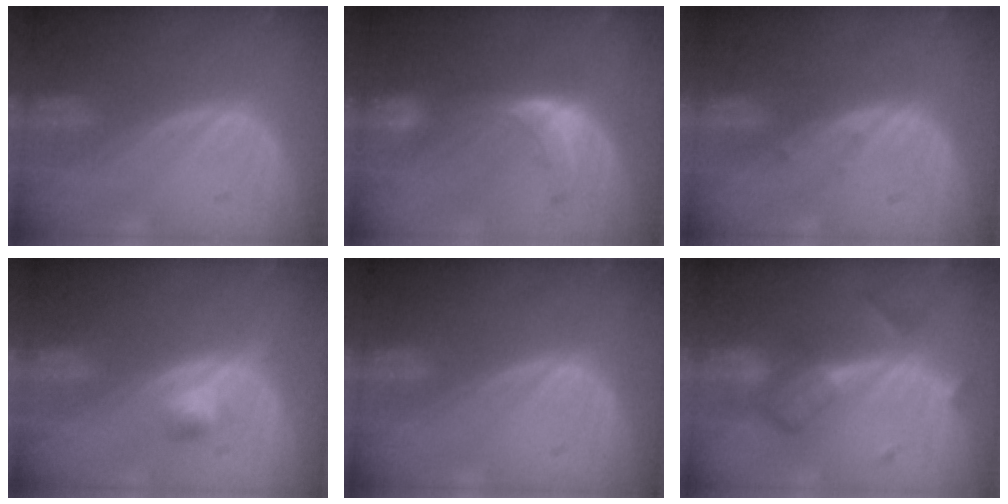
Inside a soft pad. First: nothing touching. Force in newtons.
{"total": 7.4, "press": 6.7, "slide": 2.9}
{"total": 0.9, "press": 0.6, "slide": 0.6}
{"total": 2.6, "press": 2.4, "slide": 1.1}
{"total": 0.0}
{"total": 6.0, "press": 5.3, "slide": 2.8}